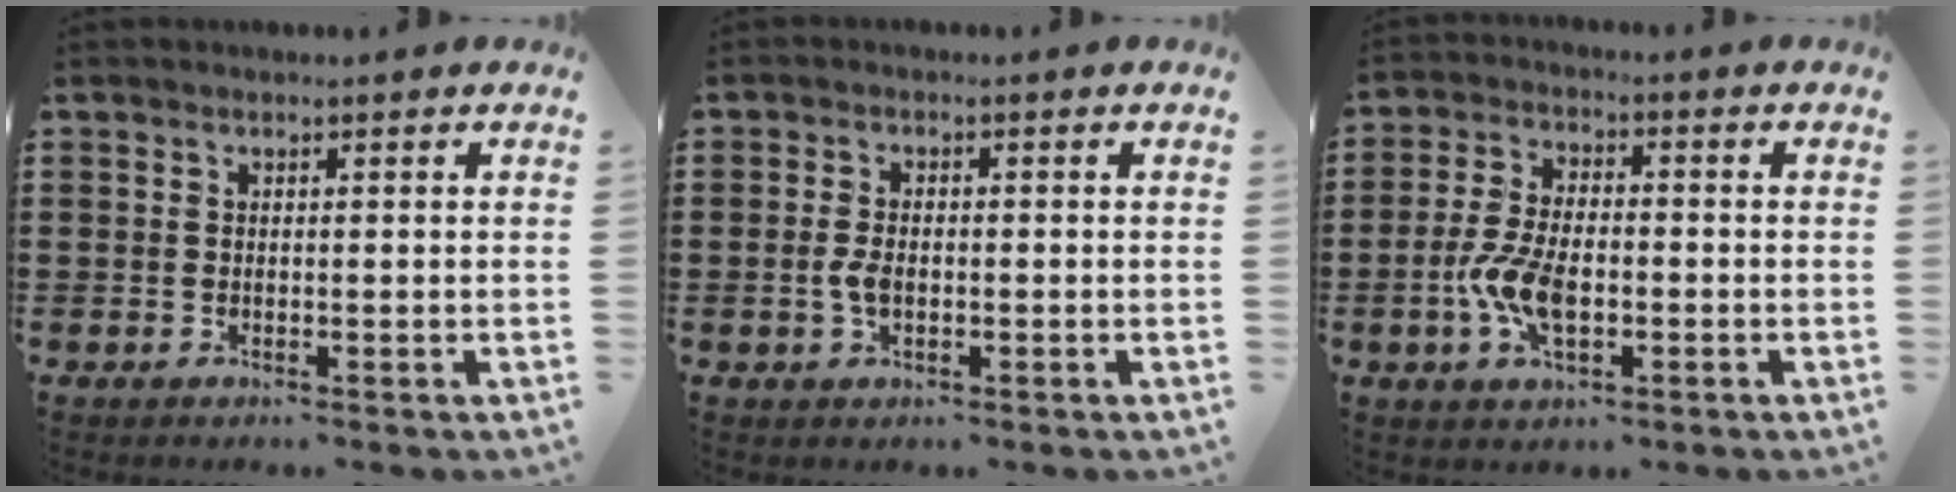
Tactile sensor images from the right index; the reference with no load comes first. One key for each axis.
{"total": 2.9, "fx": -0.5, "fy": 1.4, "fz": 2.5, "tx": -0.062, "ty": -0.006, "tz": -0.011}
{"total": 7.4, "fx": -2.0, "fy": 3.6, "fz": 6.2, "tx": -0.146, "ty": -0.004, "tz": -0.042}